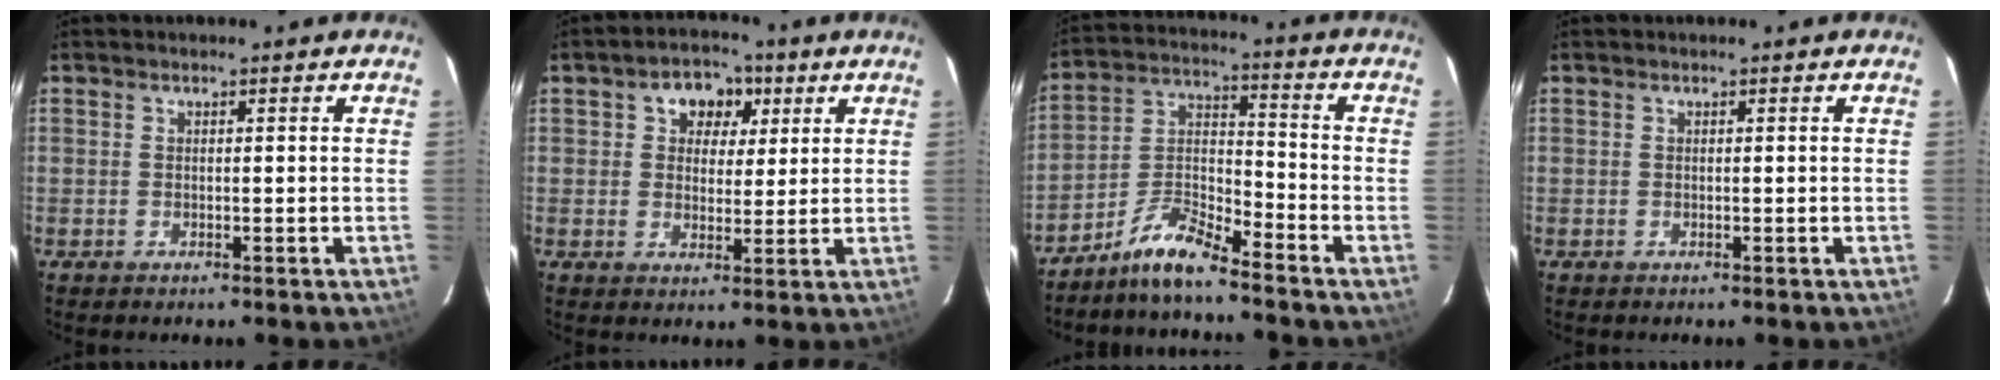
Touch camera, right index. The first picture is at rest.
{"total": 7.0, "force": [2.7, 5.5, 3.3], "torque": [-0.050, 0.020, 0.040]}
{"total": 8.2, "force": [-7.2, 0.7, 3.7], "torque": [-0.090, 0.029, -0.149]}
{"total": 0.0}